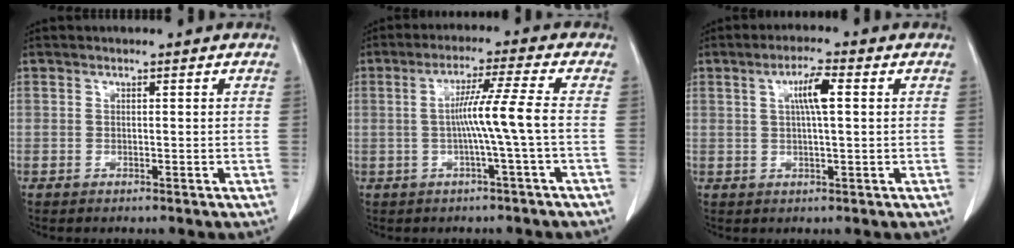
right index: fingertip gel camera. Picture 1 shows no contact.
{"total": 6.6, "force": [-0.8, -1.8, 6.4], "torque": [-0.113, 0.009, -0.010]}
{"total": 4.7, "force": [1.2, 0.4, 4.6], "torque": [-0.083, 0.006, 0.020]}